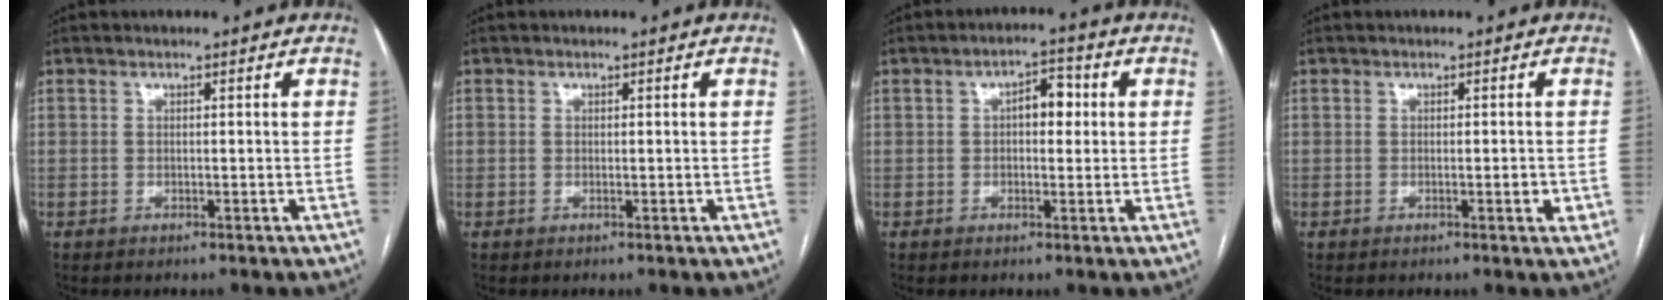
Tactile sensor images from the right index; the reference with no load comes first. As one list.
[{"total": 0.0}, {"total": 4.3, "force": [0.6, 2.1, 3.7], "torque": [-0.055, 0.017, 0.008]}, {"total": 1.8, "force": [-0.4, 0.4, 1.7], "torque": [-0.027, -0.001, -0.003]}]